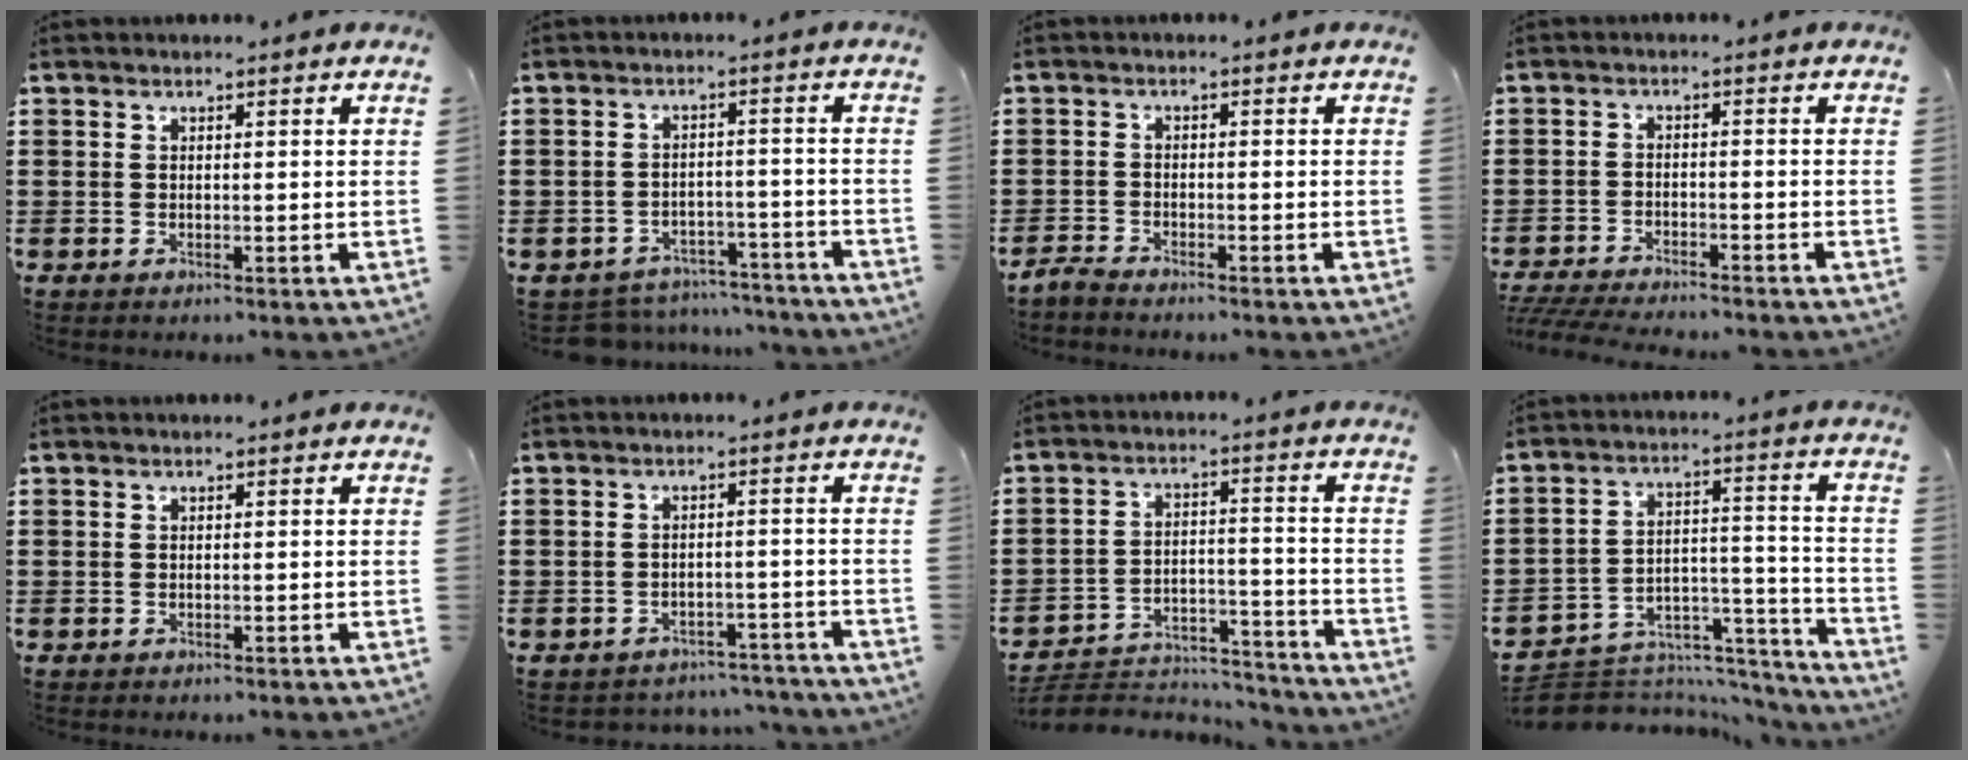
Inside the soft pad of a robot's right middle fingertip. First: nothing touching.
{"total": 4.6, "force": [-4.5, 0.8, 0.0], "torque": [-0.004, 0.010, -0.095]}
{"total": 2.1, "force": [-2.1, 0.1, 0.4], "torque": [-0.018, 0.000, -0.045]}
{"total": 3.9, "force": [-3.8, 0.1, 0.8], "torque": [-0.028, -0.008, -0.083]}
{"total": 0.0}
{"total": 3.0, "force": [-2.9, 0.4, -0.1], "torque": [-0.006, 0.000, -0.064]}
{"total": 5.1, "force": [-5.0, 1.2, 0.5], "torque": [-0.009, 0.015, -0.102]}
{"total": 6.6, "force": [-6.1, 2.6, 0.5], "torque": [-0.004, 0.020, -0.116]}